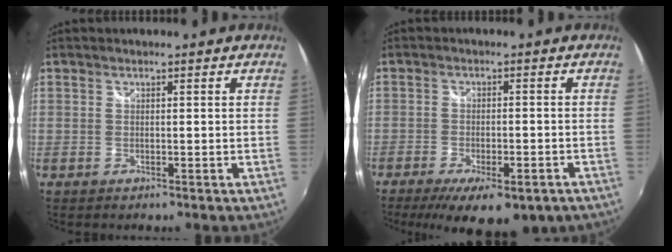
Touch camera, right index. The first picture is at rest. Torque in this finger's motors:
{"motor_torque": [1.55, -0.59, 0.72, 0.14]}